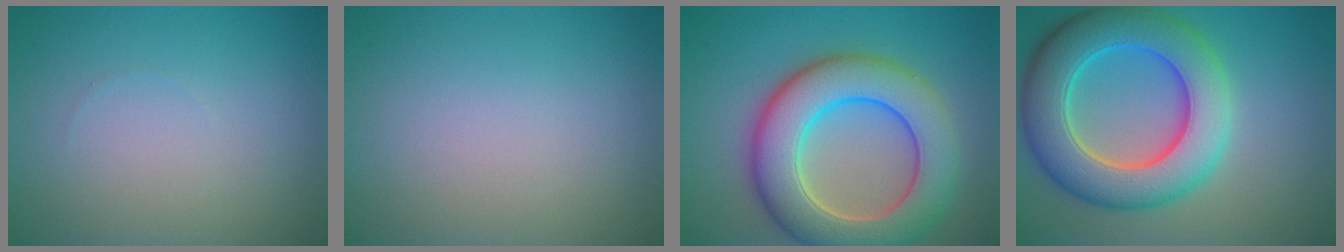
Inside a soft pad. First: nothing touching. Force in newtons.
{"total": 0.0}
{"total": 10.2, "press": 10.2, "slide": 0.7}
{"total": 10.0, "press": 10.0, "slide": 0.4}